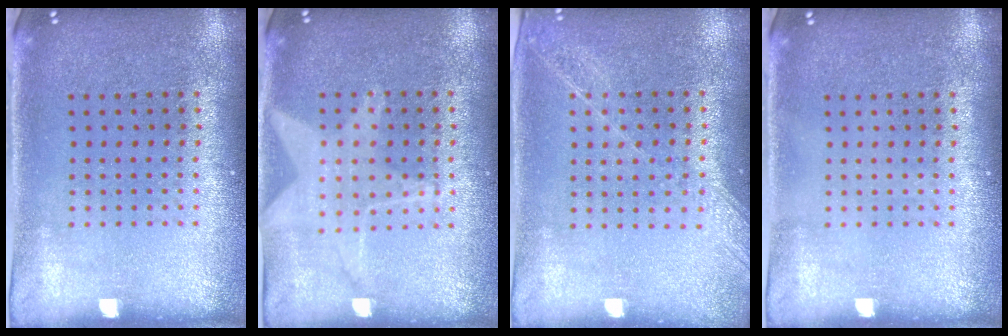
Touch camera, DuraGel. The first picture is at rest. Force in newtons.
{"total": 1.2, "press": 1.2, "slide": 0.3}
{"total": 1.3, "press": 1.3, "slide": 0.4}
{"total": 0.0}